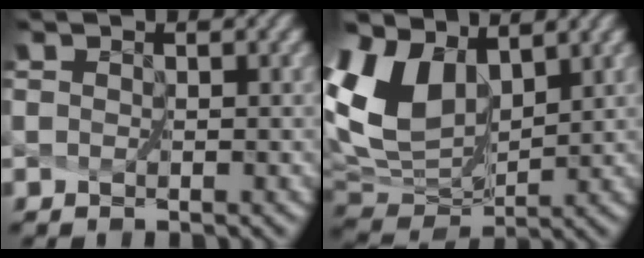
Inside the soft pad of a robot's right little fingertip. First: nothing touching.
{"total": 7.2, "force": [3.6, 4.4, 4.3], "torque": [-0.113, 0.002, 0.083]}